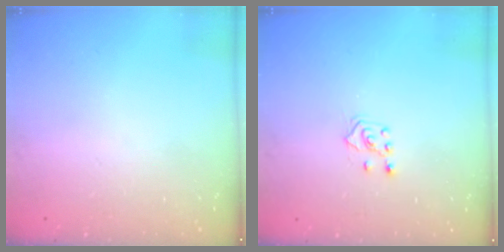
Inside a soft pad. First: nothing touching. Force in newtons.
{"total": 4.0, "press": 3.9, "slide": 1.0}